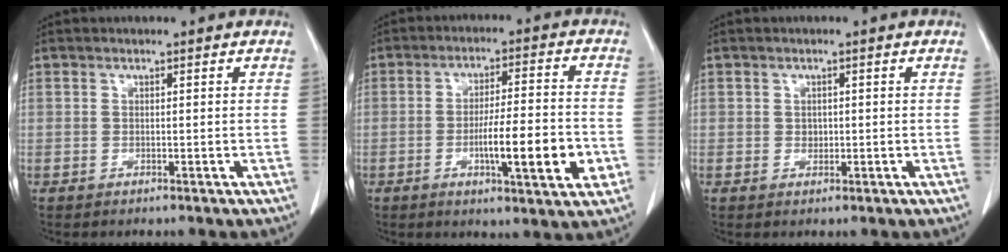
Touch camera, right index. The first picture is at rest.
{"total": 11.5, "force": [-3.2, 1.3, 11.0], "torque": [-0.175, -0.003, -0.049]}
{"total": 1.2, "force": [0.0, 1.0, 0.6], "torque": [-0.009, 0.002, 0.002]}